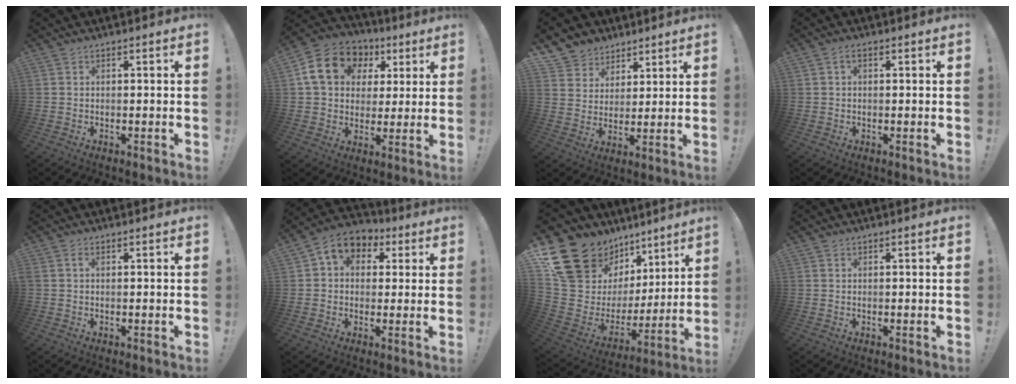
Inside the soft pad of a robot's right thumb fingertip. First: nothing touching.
{"total": 16.4, "force": [6.3, 12.6, 8.3], "torque": [-0.129, -0.009, 0.129]}
{"total": 7.5, "force": [4.8, 5.7, 0.3], "torque": [-0.013, -0.040, 0.099]}
{"total": 1.9, "force": [0.4, 1.2, 1.4], "torque": [-0.021, 0.004, 0.005]}
{"total": 1.2, "force": [0.2, 0.5, 1.0], "torque": [-0.025, 0.007, 0.005]}
{"total": 7.8, "force": [2.4, 6.4, 3.8], "torque": [-0.055, -0.007, 0.050]}
{"total": 20.6, "force": [14.2, 11.9, 9.0], "torque": [-0.135, -0.113, 0.298]}
{"total": 0.0}